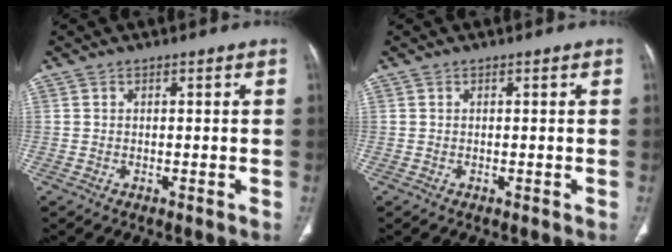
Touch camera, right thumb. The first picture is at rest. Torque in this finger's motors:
{"motor_torque": [0.04, 0.00, -0.31, 0.22, 0.00]}